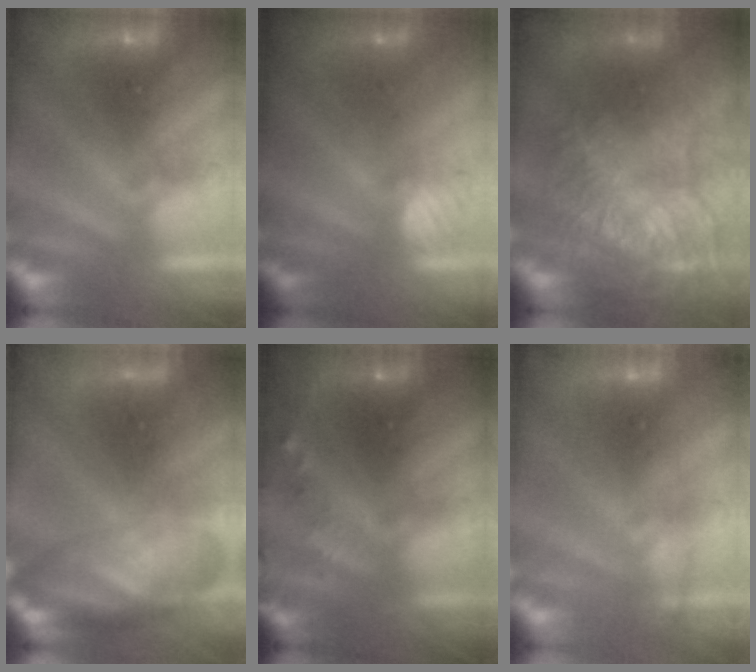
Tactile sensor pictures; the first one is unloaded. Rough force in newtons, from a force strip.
{"total": 2.6}
{"total": 7.5}
{"total": 10.3}
{"total": 8.4}
{"total": 1.4}